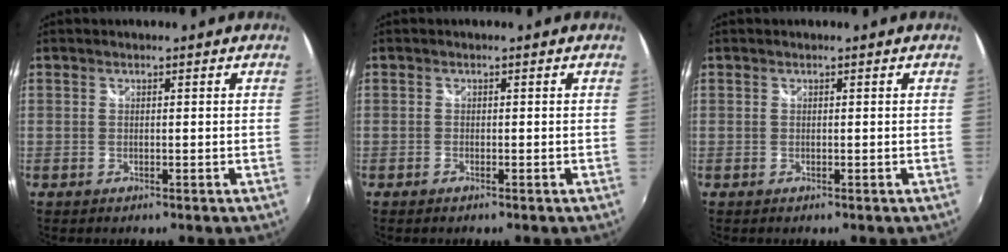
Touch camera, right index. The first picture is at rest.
{"total": 0.6, "force": [-0.5, 0.2, 0.2], "torque": [-0.005, -0.001, -0.011]}
{"total": 0.0}